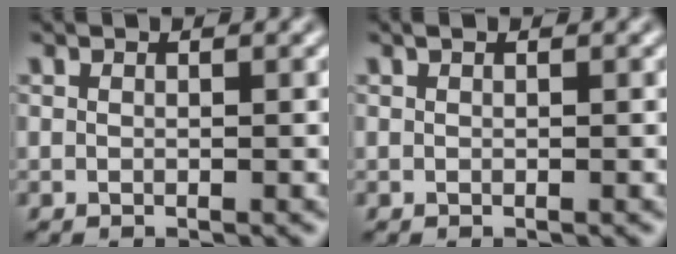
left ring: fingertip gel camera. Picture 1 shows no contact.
{"total": 1.0, "force": [0.6, 0.5, 0.6], "torque": [-0.002, 0.012, -0.011]}